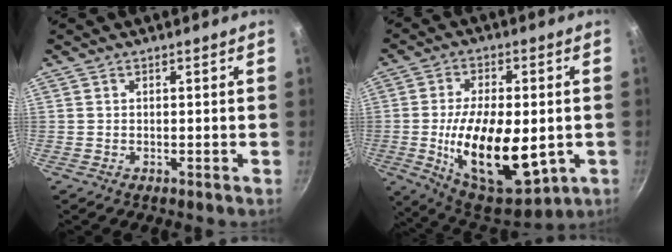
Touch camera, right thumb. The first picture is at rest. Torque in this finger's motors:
{"motor_torque": [2.05, 2.58, 1.98, -0.80, 0.54]}